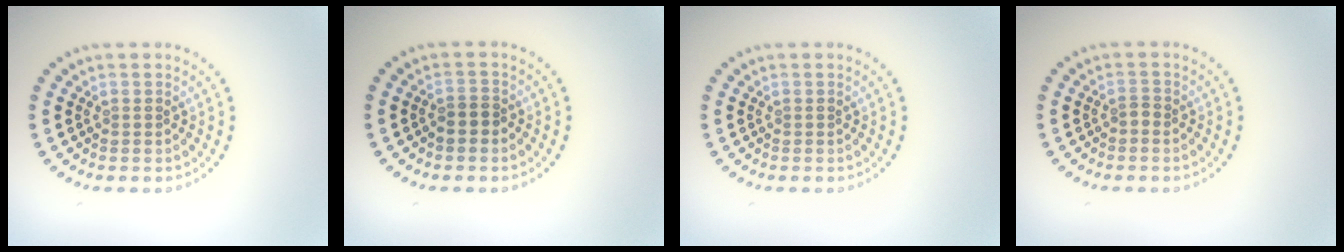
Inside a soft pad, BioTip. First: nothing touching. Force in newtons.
{"total": 1.5, "press": 1.4, "slide": 0.7}
{"total": 0.0}
{"total": 0.9, "press": 0.6, "slide": 0.7}